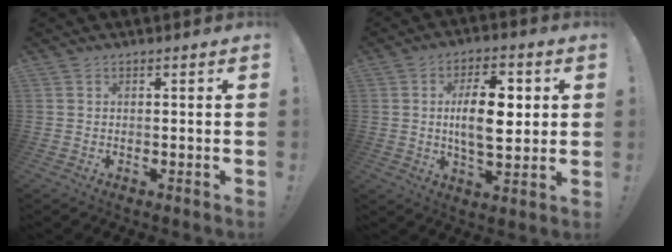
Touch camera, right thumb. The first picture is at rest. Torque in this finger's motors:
{"motor_torque": [0.32, 1.29, 1.17, -0.43, 0.06]}